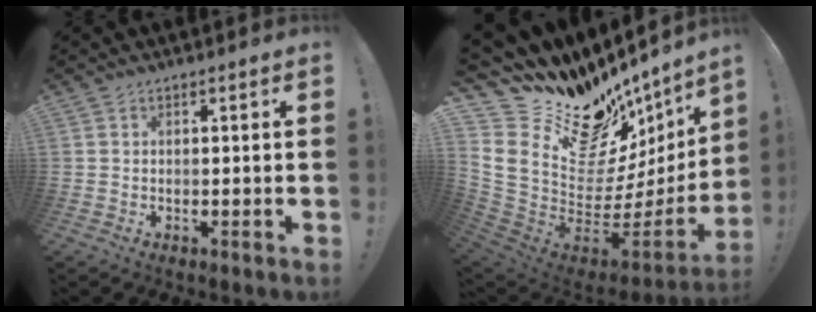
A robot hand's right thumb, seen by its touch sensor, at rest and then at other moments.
{"total": 19.3, "force": [12.3, 11.3, 9.5], "torque": [-0.129, -0.120, 0.266]}